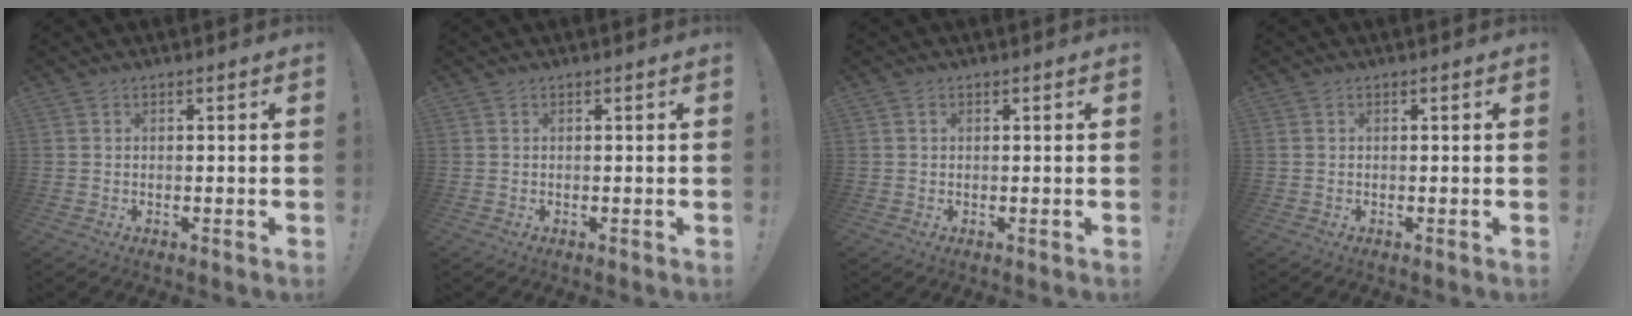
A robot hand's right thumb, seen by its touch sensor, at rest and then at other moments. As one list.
[{"total": 0.0}, {"total": 0.6, "force": [0.3, 0.4, 0.3], "torque": [-0.008, 0.003, 0.006]}, {"total": 0.0}]